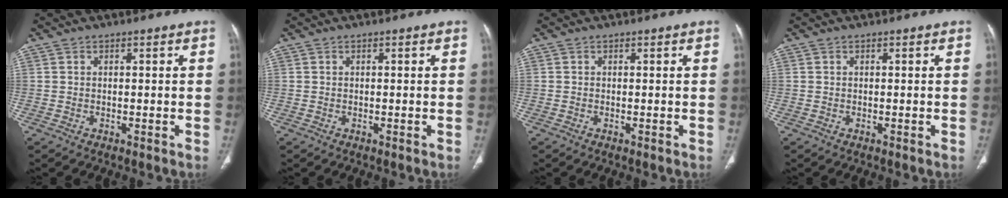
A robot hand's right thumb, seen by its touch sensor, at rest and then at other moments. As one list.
[{"total": 0.0}, {"total": 0.0}, {"total": 0.0}]